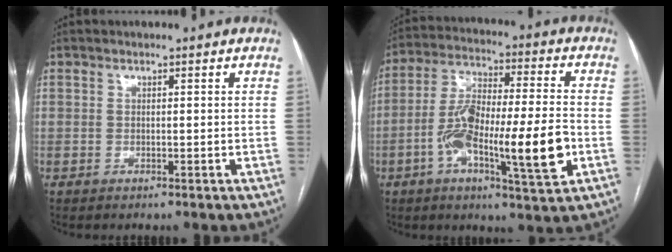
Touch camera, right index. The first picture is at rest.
{"total": 16.5, "force": [-4.6, 2.6, 15.6], "torque": [-0.282, 0.001, -0.078]}